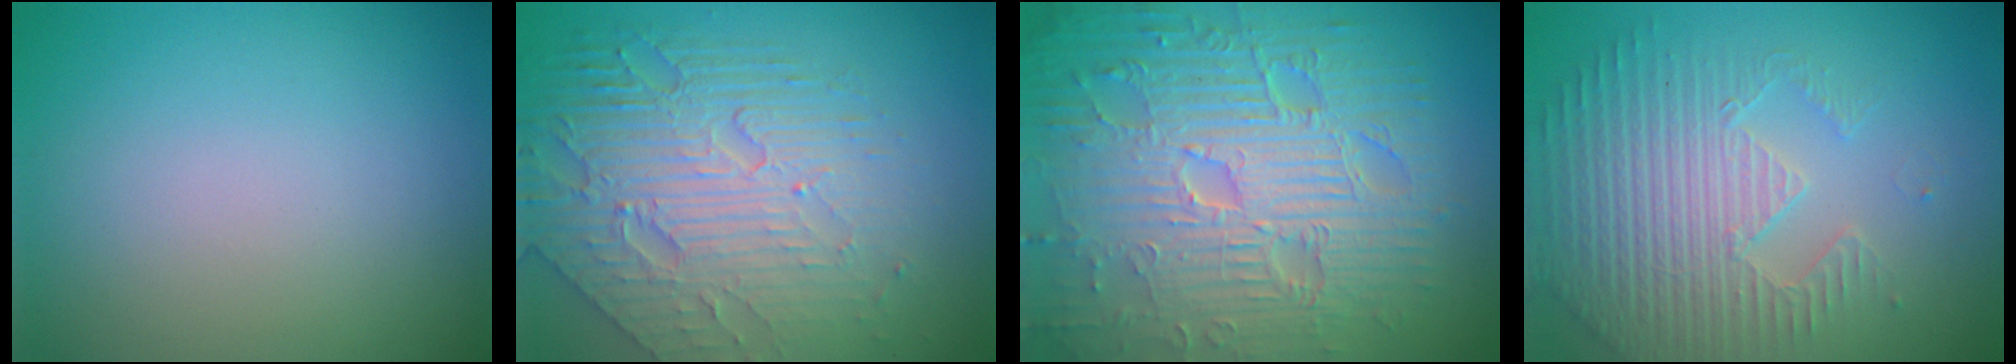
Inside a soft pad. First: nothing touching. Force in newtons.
{"total": 8.4, "press": 5.6, "slide": 6.2}
{"total": 12.0, "press": 7.8, "slide": 9.1}
{"total": 4.4, "press": 4.2, "slide": 1.4}